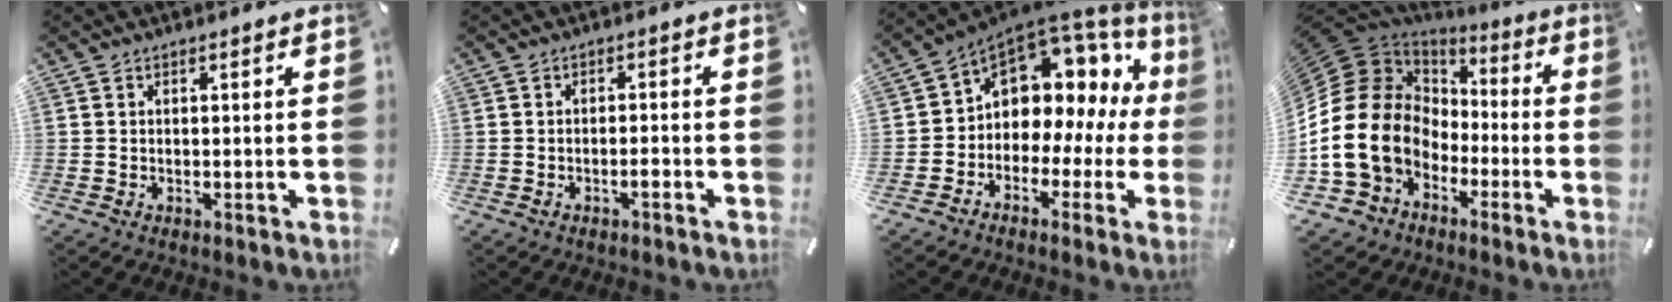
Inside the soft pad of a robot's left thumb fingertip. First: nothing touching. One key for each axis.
{"total": 2.1, "fx": -1.4, "fy": 0.5, "fz": 1.4, "tx": -0.025, "ty": 0.004, "tz": -0.025}
{"total": 8.3, "fx": 3.0, "fy": 7.0, "fz": 3.4, "tx": -0.059, "ty": -0.040, "tz": 0.053}
{"total": 19.8, "fx": -3.6, "fy": 16.2, "fz": 10.7, "tx": -0.245, "ty": 0.012, "tz": -0.055}